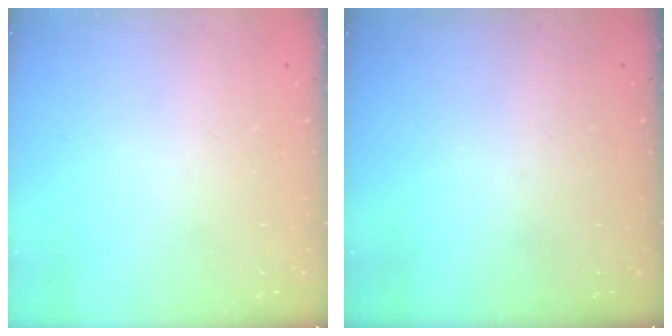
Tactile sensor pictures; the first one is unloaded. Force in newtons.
{"total": 0.0}